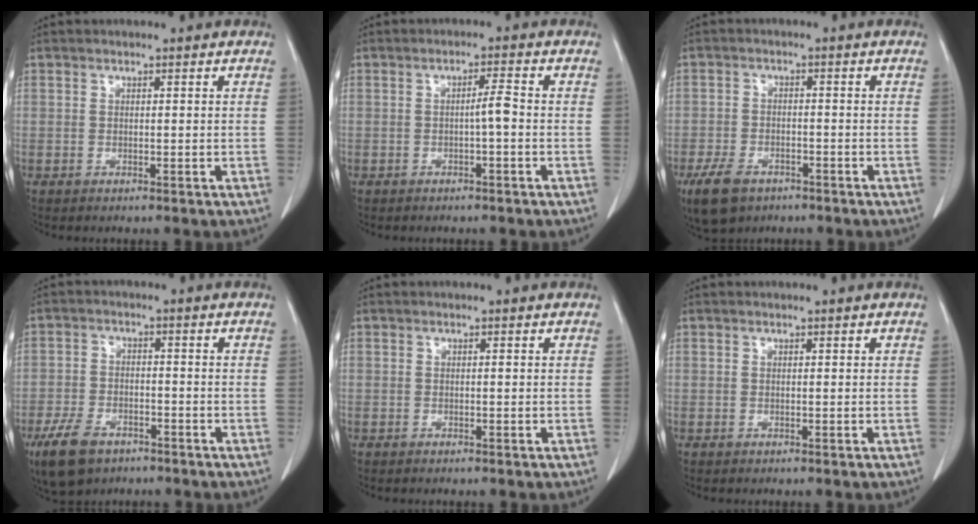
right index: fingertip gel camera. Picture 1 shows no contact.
{"total": 2.3, "force": [-0.5, 0.0, 2.3], "torque": [-0.035, 0.003, -0.009]}
{"total": 6.7, "force": [-4.3, 3.9, 3.4], "torque": [-0.073, -0.006, -0.069]}
{"total": 7.8, "force": [-5.0, 4.3, 4.2], "torque": [-0.091, -0.007, -0.084]}
{"total": 0.0}
{"total": 0.0}